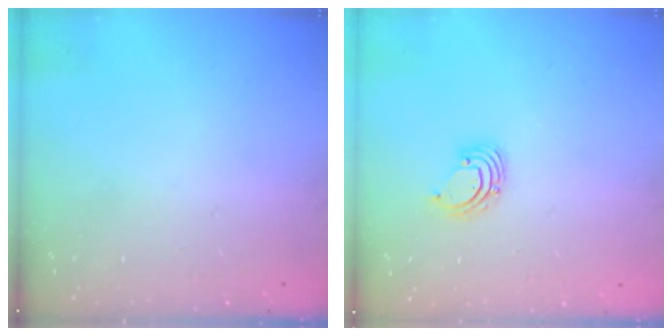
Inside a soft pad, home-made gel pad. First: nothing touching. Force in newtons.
{"total": 2.2, "press": 2.2, "slide": 0.2}